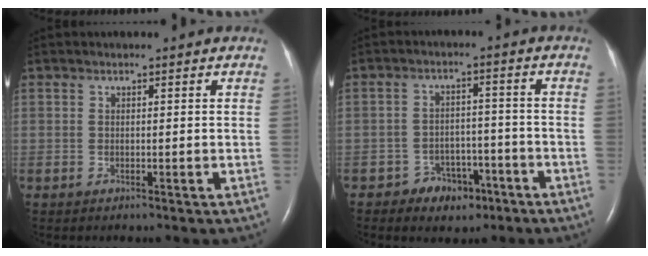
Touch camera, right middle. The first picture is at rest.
{"total": 5.6, "force": [-3.4, 3.8, 2.1], "torque": [-0.027, 0.014, -0.045]}